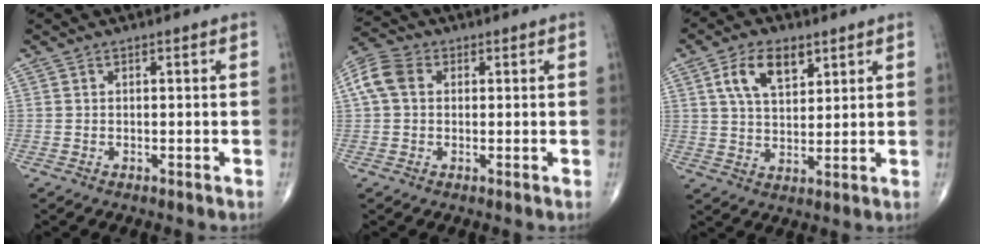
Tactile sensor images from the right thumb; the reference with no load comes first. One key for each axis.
{"total": 6.6, "fx": 1.3, "fy": 5.0, "fz": 4.2, "tx": -0.095, "ty": 0.024, "tz": 0.019}
{"total": 9.0, "fx": 4.2, "fy": 4.9, "fz": 6.3, "tx": -0.097, "ty": -0.014, "tz": 0.079}